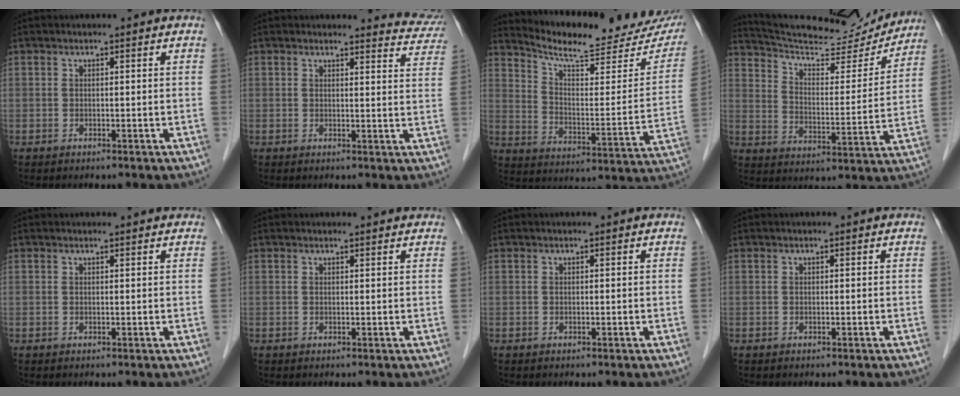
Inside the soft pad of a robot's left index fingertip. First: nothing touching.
{"total": 5.7, "force": [5.6, 1.0, -0.6], "torque": [0.022, -0.037, 0.032]}
{"total": 21.1, "force": [19.2, 3.8, 7.7], "torque": [-0.111, -0.056, 0.251]}
{"total": 18.9, "force": [18.0, 2.5, 5.1], "torque": [-0.085, -0.026, 0.260]}
{"total": 0.7, "force": [0.7, 0.0, 0.0], "torque": [-0.010, -0.003, 0.004]}
{"total": 1.4, "force": [1.4, 0.2, 0.1], "torque": [-0.011, -0.002, 0.010]}
{"total": 0.0}
{"total": 0.0}